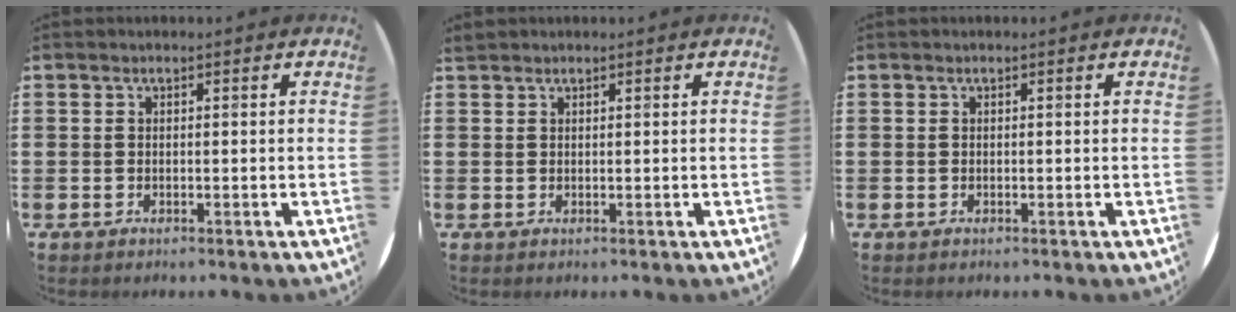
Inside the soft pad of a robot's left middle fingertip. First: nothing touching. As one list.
[{"total": 0.7, "force": [0.7, 0.1, -0.1], "torque": [0.001, 0.002, 0.014]}, {"total": 0.0}]